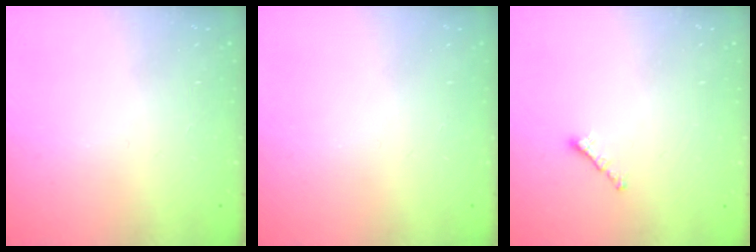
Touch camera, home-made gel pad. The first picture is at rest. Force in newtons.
{"total": 0.0}
{"total": 0.8, "press": 0.7, "slide": 0.4}